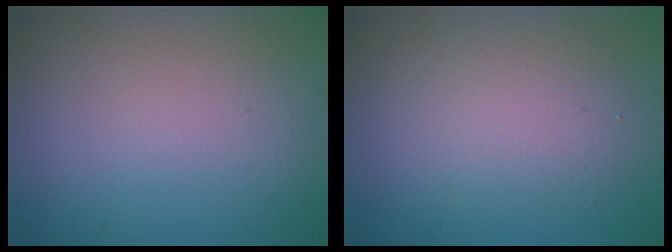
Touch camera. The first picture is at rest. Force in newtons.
{"total": 3.6, "press": 3.6, "slide": 0.2}